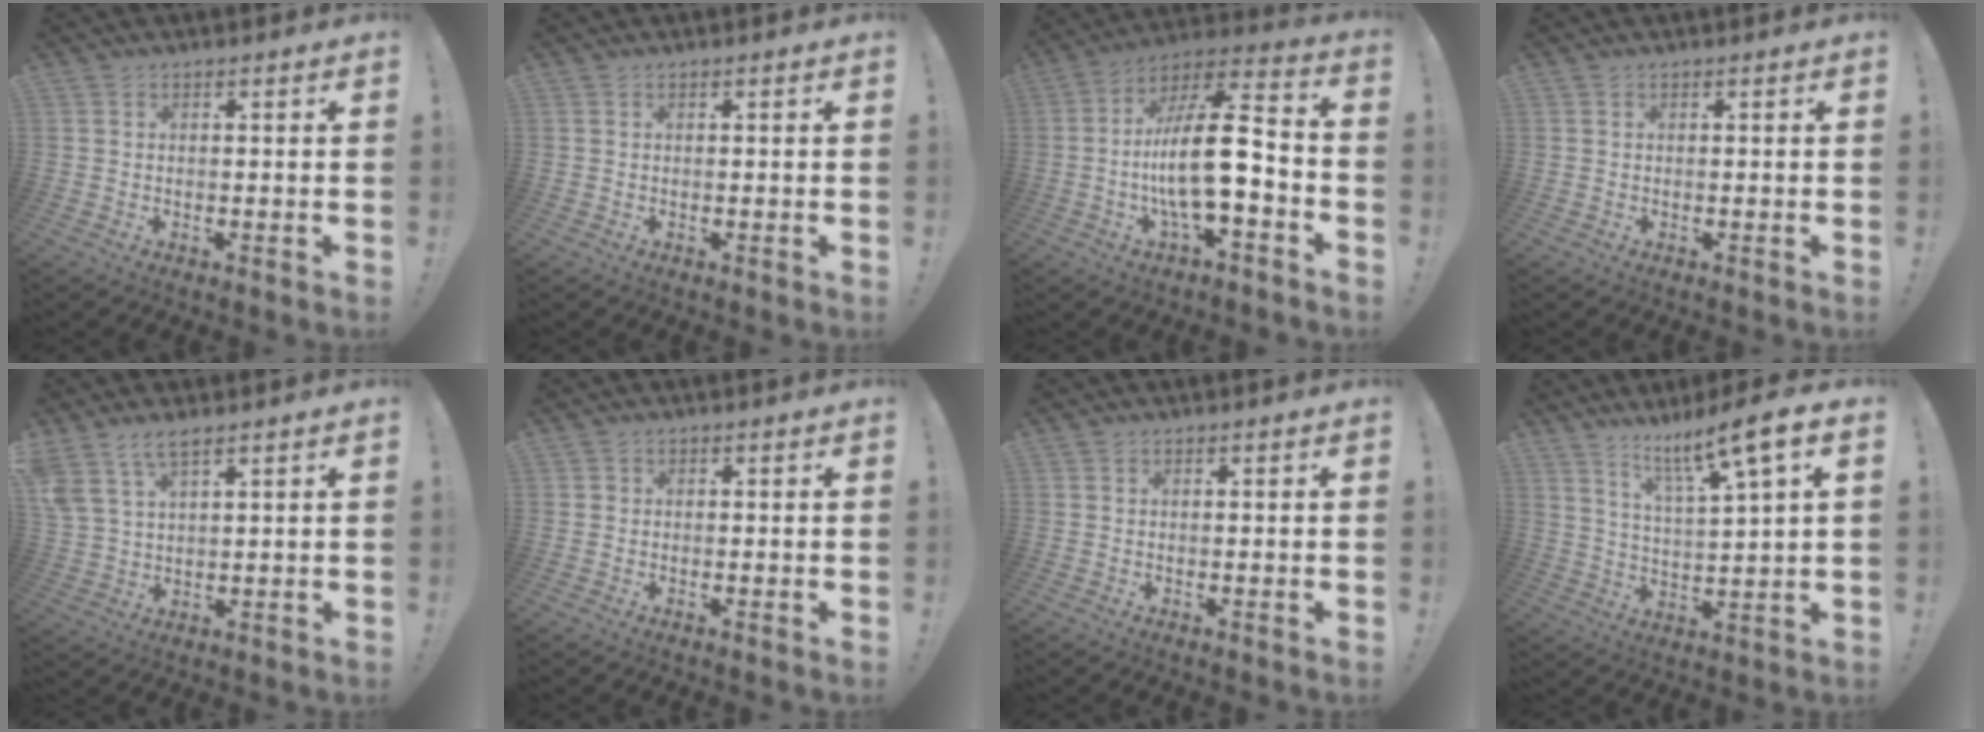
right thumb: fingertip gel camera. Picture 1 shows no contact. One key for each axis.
{"total": 0.0}
{"total": 19.1, "fx": -3.7, "fy": 6.2, "fz": 17.7, "tx": -0.325, "ty": 0.015, "tz": -0.065}
{"total": 0.0}
{"total": 6.6, "fx": 5.0, "fy": 2.2, "fz": 3.7, "tx": -0.075, "ty": -0.019, "tz": 0.098}
{"total": 0.6, "fx": 0.1, "fy": 0.5, "fz": 0.1, "tx": -0.003, "ty": 0.001, "tz": 0.004}
{"total": 0.0}
{"total": 11.1, "fx": 7.6, "fy": 0.3, "fz": 8.2, "tx": -0.137, "ty": -0.049, "tz": 0.115}